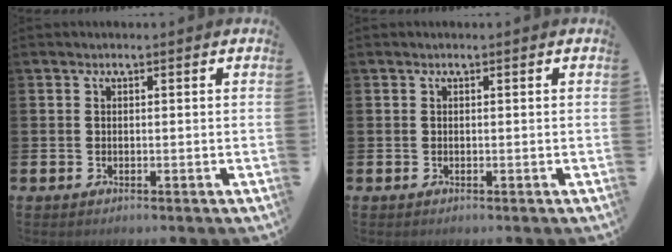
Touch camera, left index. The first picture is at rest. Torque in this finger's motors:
{"motor_torque": [-0.02, 0.02, 0.11, 0.00]}